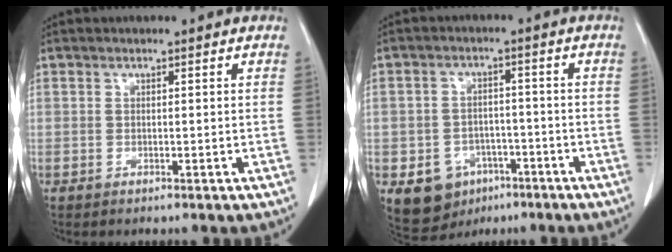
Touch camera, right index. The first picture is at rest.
{"total": 7.8, "force": [-3.8, 6.4, 2.4], "torque": [-0.045, 0.010, -0.046]}